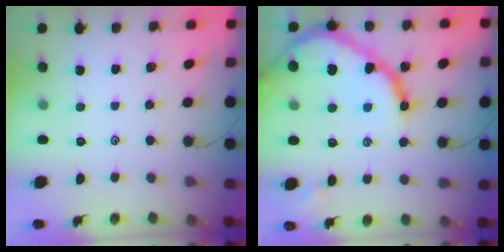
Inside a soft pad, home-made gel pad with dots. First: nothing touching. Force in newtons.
{"total": 19.8, "press": 19.7, "slide": 1.8}